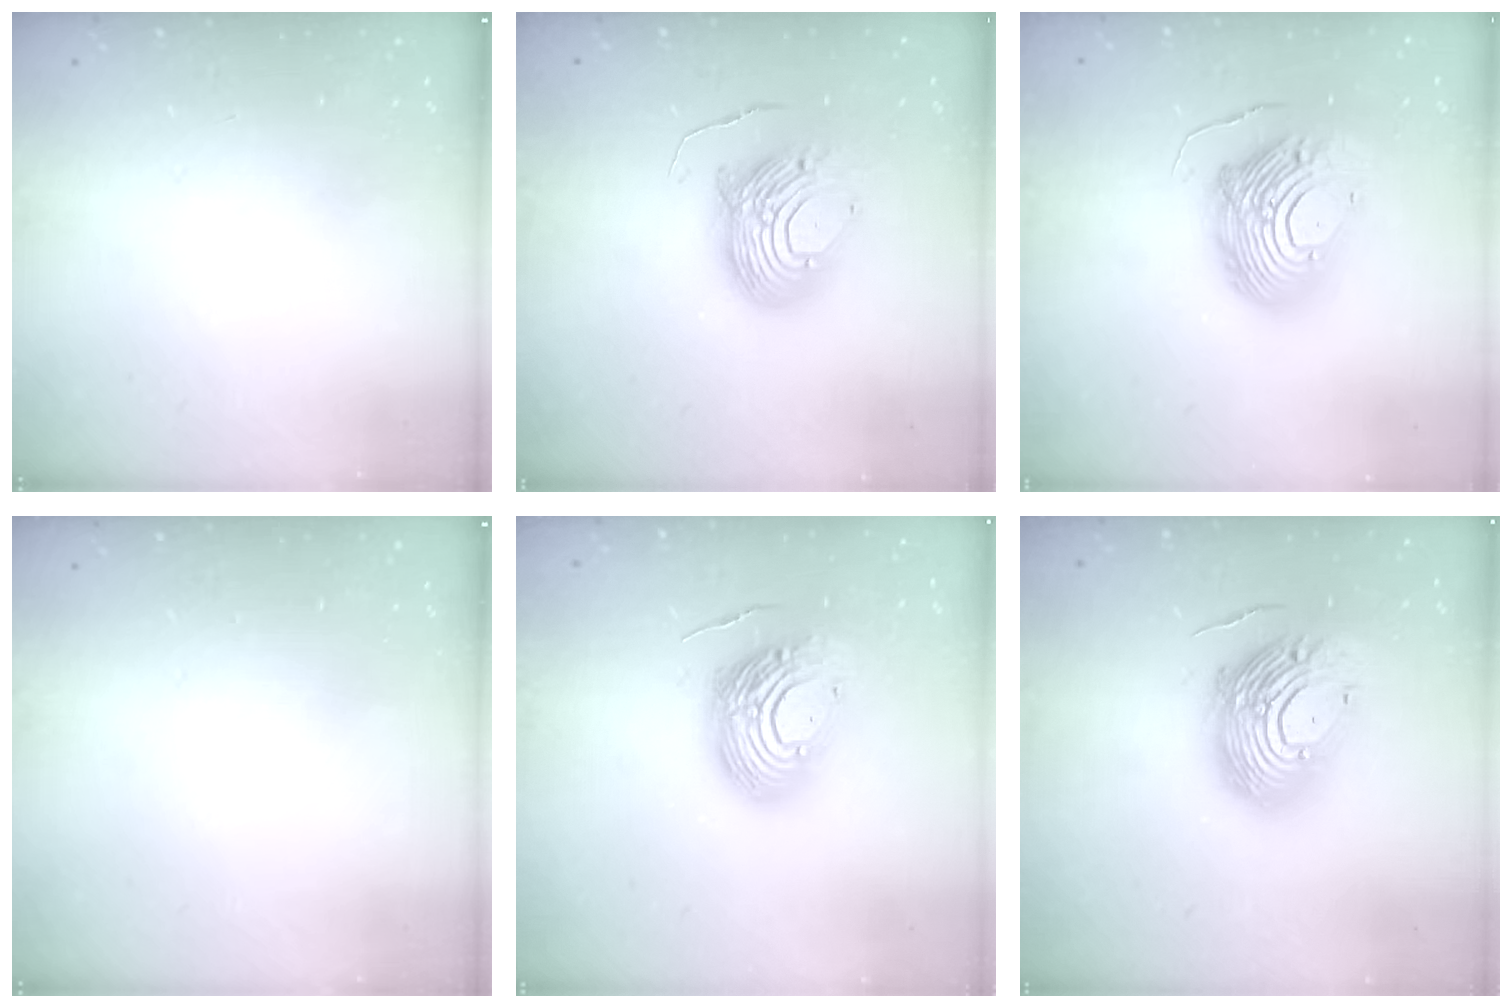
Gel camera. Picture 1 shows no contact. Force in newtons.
{"total": 12.1, "press": 12.0, "slide": 1.2}
{"total": 21.5, "press": 21.4, "slide": 2.2}
{"total": 0.0}
{"total": 14.6, "press": 14.6, "slide": 1.4}
{"total": 19.5, "press": 19.3, "slide": 3.1}